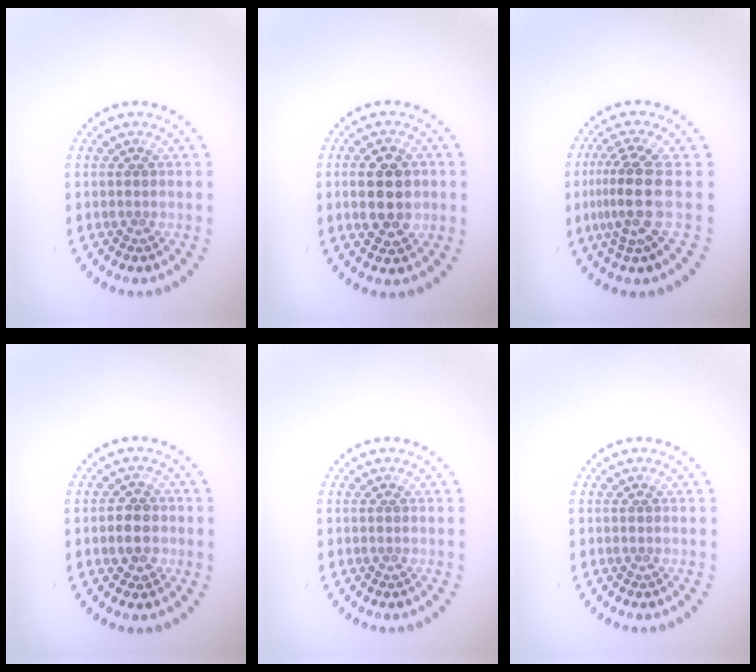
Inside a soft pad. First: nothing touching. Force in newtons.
{"total": 5.0, "press": 5.0, "slide": 0.2}
{"total": 3.8, "press": 3.0, "slide": 2.4}
{"total": 1.9, "press": 1.8, "slide": 0.6}
{"total": 0.0}
{"total": 0.0}